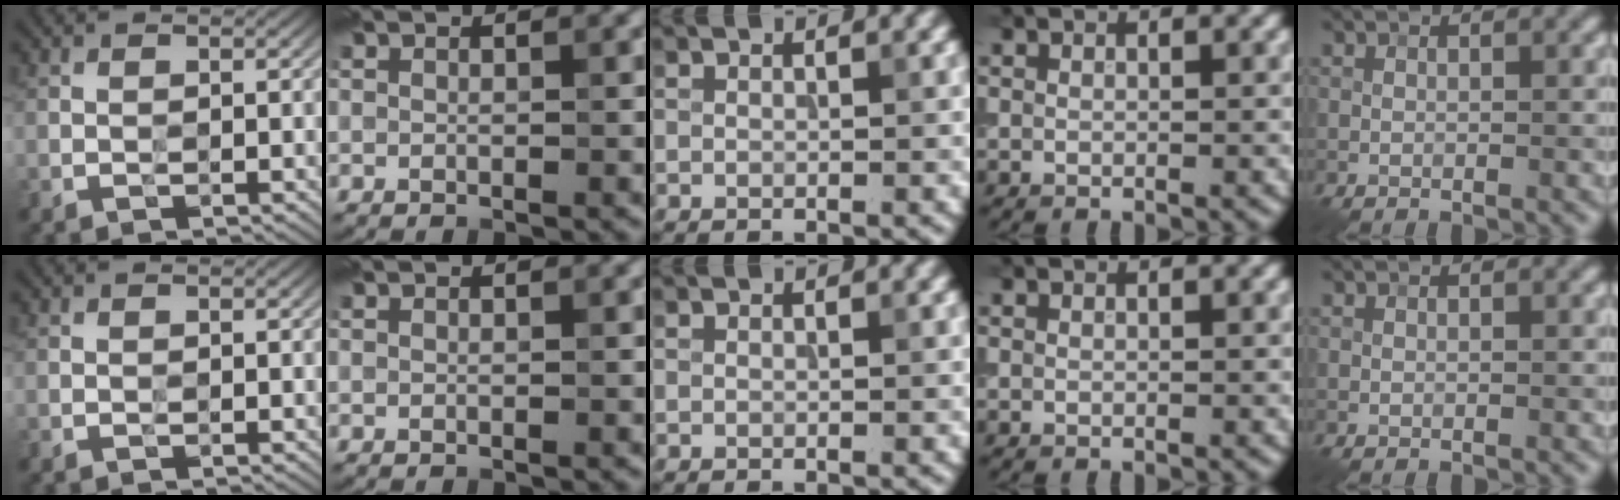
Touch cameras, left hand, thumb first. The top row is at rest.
{}